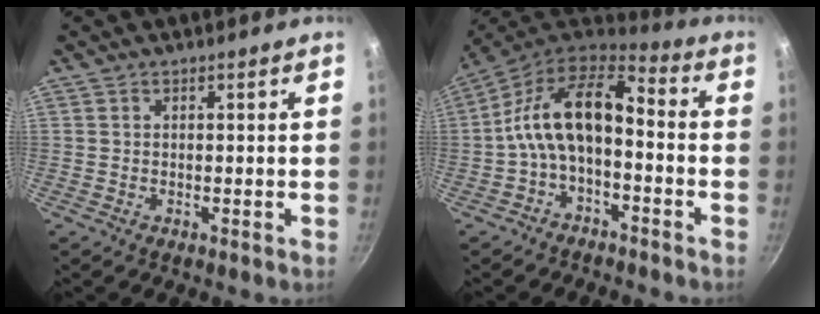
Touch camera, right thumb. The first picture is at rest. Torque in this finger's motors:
{"motor_torque": [2.26, 2.39, 1.99, -0.78, 0.19]}